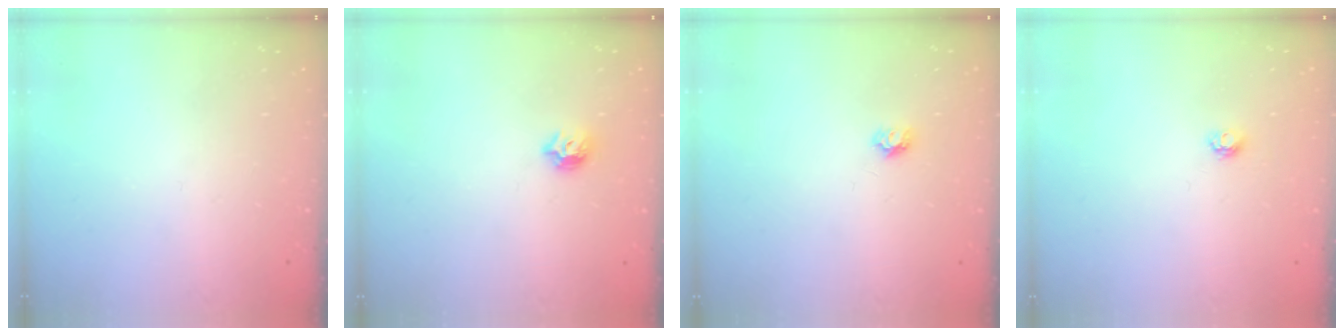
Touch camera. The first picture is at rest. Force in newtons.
{"total": 5.6, "press": 5.5, "slide": 0.9}
{"total": 4.2, "press": 4.2, "slide": 0.4}
{"total": 3.8, "press": 3.8, "slide": 0.5}